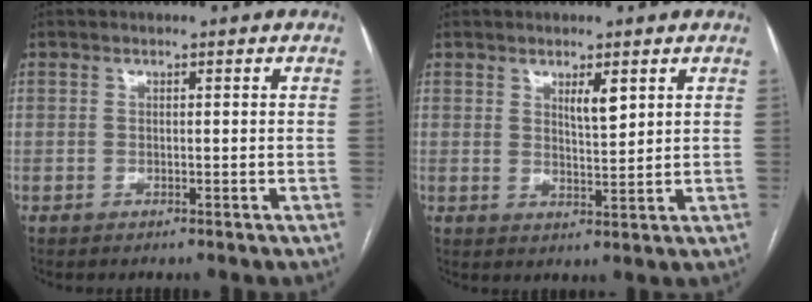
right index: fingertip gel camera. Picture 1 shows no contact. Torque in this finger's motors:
{"motor_torque": [0.04, 0.02, 0.08, 0.06]}